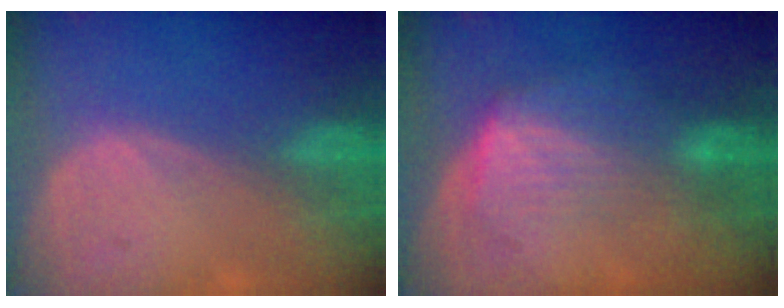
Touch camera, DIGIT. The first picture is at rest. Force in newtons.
{"total": 6.3, "press": 6.0, "slide": 1.9}